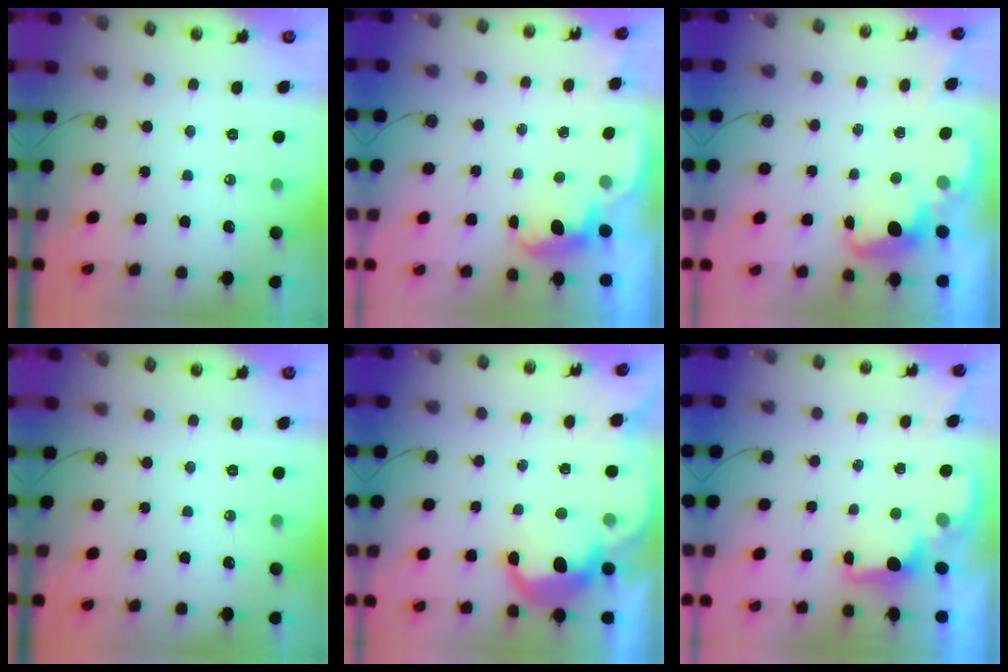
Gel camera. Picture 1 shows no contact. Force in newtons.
{"total": 2.3, "press": 2.2, "slide": 0.6}
{"total": 2.7, "press": 2.6, "slide": 0.7}
{"total": 0.0}
{"total": 9.8, "press": 9.7, "slide": 0.7}
{"total": 1.9, "press": 1.7, "slide": 0.8}